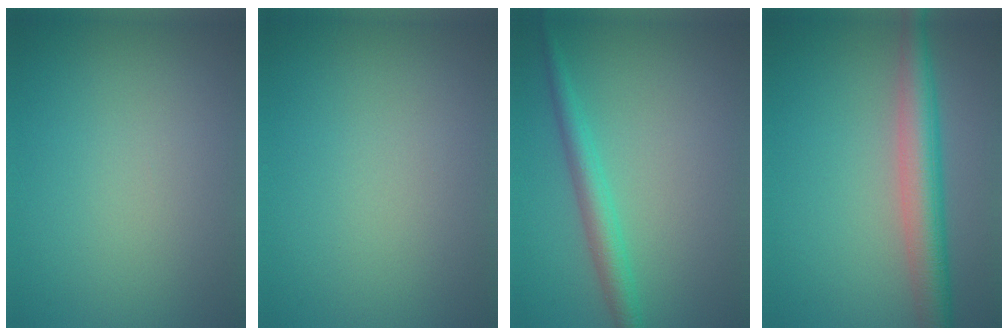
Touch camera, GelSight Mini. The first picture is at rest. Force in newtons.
{"total": 0.0}
{"total": 2.8, "press": 2.8, "slide": 0.2}
{"total": 5.0, "press": 5.0, "slide": 0.1}